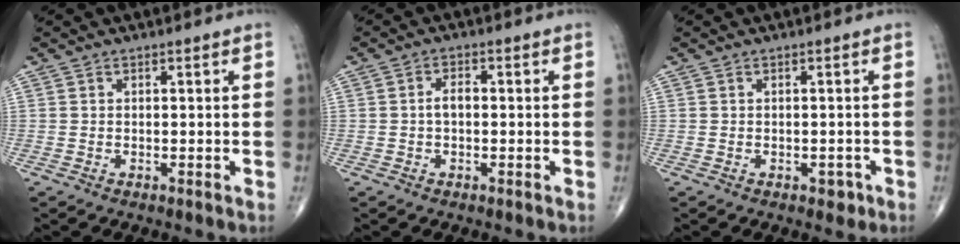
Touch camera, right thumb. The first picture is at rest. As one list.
[{"total": 2.4, "force": [-0.3, 1.3, 1.9], "torque": [-0.030, 0.009, -0.008]}, {"total": 1.4, "force": [-0.8, 0.9, 0.8], "torque": [-0.002, 0.004, -0.009]}]